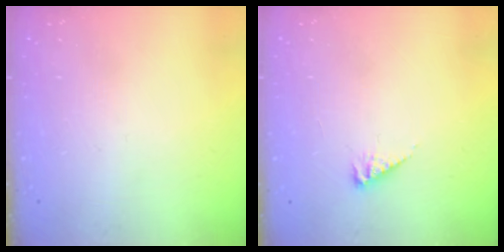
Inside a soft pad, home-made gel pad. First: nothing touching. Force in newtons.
{"total": 2.9, "press": 2.9, "slide": 0.4}